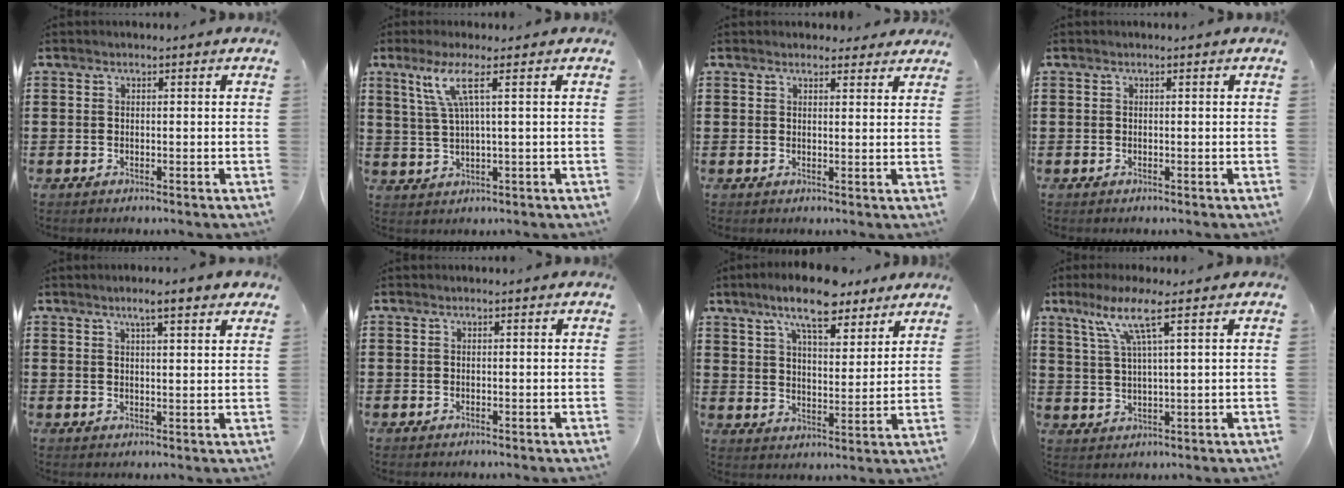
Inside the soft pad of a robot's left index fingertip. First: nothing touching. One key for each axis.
{"total": 5.8, "fx": 2.2, "fy": 0.1, "fz": 5.4, "tx": -0.119, "ty": -0.005, "tz": 0.033}
{"total": 2.2, "fx": 2.0, "fy": 0.7, "fz": 0.5, "tx": -0.007, "ty": -0.001, "tz": 0.037}
{"total": 0.0}
{"total": 4.3, "fx": 3.2, "fy": 0.3, "fz": 3.0, "tx": -0.065, "ty": 0.002, "tz": 0.054}
{"total": 0.0}
{"total": 10.3, "fx": 8.1, "fy": 2.8, "fz": 5.7, "tx": -0.117, "ty": -0.018, "tz": 0.147}
{"total": 7.6, "fx": 3.9, "fy": 0.5, "fz": 6.5, "tx": -0.136, "ty": 0.005, "tz": 0.066}